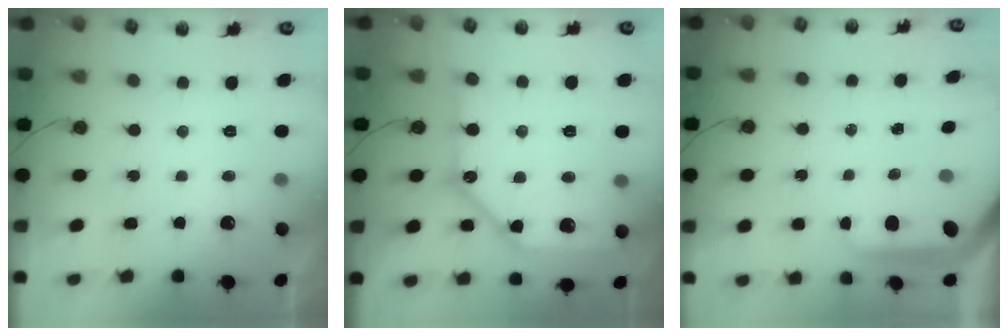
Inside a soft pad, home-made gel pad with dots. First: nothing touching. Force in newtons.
{"total": 15.2, "press": 15.0, "slide": 1.8}
{"total": 7.9, "press": 7.8, "slide": 0.9}